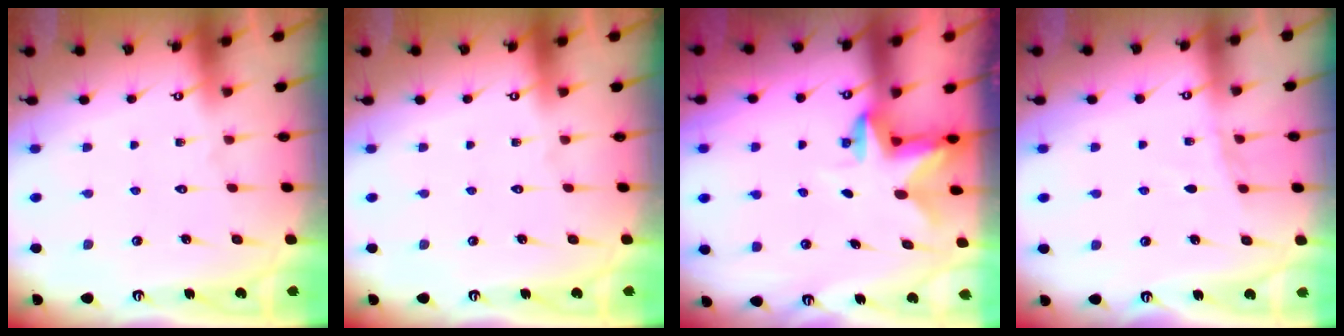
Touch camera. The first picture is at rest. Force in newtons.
{"total": 0.0}
{"total": 2.6, "press": 2.5, "slide": 0.5}
{"total": 5.5, "press": 5.5, "slide": 0.5}